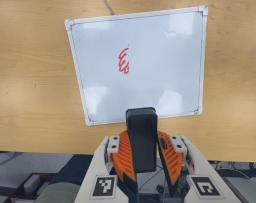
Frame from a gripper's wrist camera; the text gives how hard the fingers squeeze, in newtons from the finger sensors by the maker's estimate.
{"total": 8.8, "left": 8.5, "right": 9.0}